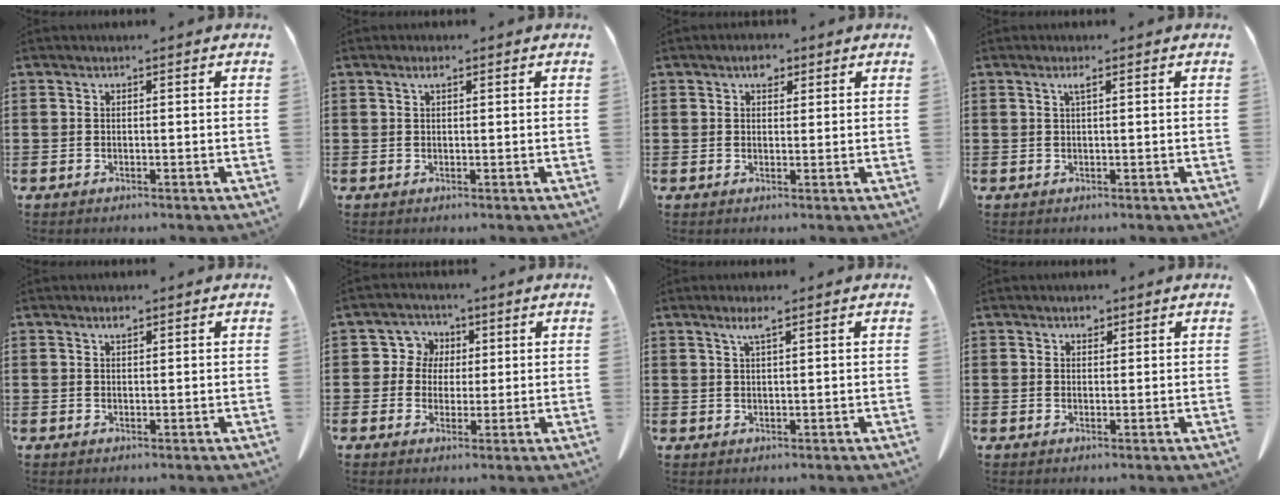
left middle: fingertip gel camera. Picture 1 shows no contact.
{"total": 1.3, "force": [0.6, 0.4, 1.1], "torque": [-0.023, 0.002, 0.010]}
{"total": 2.8, "force": [1.7, 1.6, 1.5], "torque": [-0.011, -0.004, 0.026]}
{"total": 1.3, "force": [0.5, 0.1, 1.2], "torque": [-0.024, 0.002, 0.009]}
{"total": 1.2, "force": [0.8, 0.3, 0.8], "torque": [-0.017, 0.001, 0.015]}
{"total": 4.5, "force": [1.3, 4.2, 0.9], "torque": [-0.034, 0.010, 0.020]}
{"total": 2.4, "force": [1.6, 0.2, 1.9], "torque": [-0.041, 0.001, 0.028]}
{"total": 1.6, "force": [1.2, 0.9, 0.5], "torque": [0.003, -0.005, 0.019]}